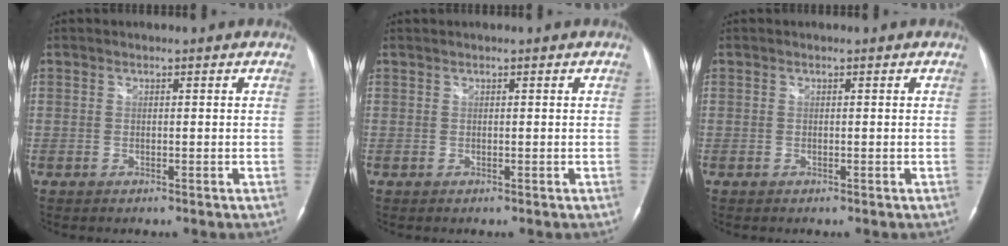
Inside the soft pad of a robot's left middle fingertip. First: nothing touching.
{"total": 0.0}
{"total": 0.0}